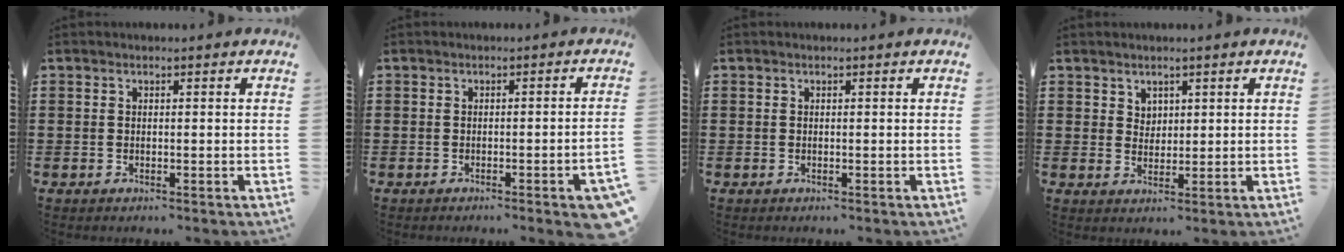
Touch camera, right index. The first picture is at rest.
{"total": 2.0, "force": [-1.1, -0.3, 1.6], "torque": [-0.026, -0.003, -0.020]}
{"total": 0.0}
{"total": 2.4, "force": [1.6, 1.7, 0.2], "torque": [-0.011, 0.008, 0.031]}